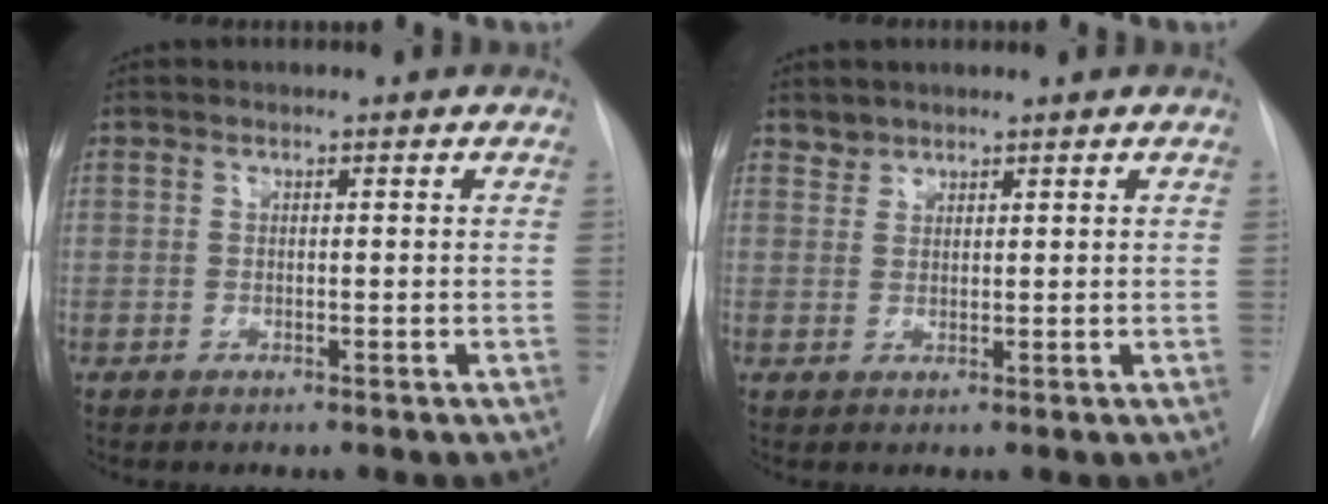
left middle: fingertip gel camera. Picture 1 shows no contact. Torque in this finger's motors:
{"motor_torque": [-0.14, -0.12, -0.09, -0.02]}